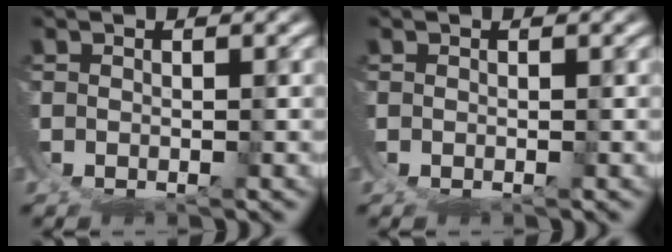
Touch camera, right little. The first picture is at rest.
{"total": 0.0}